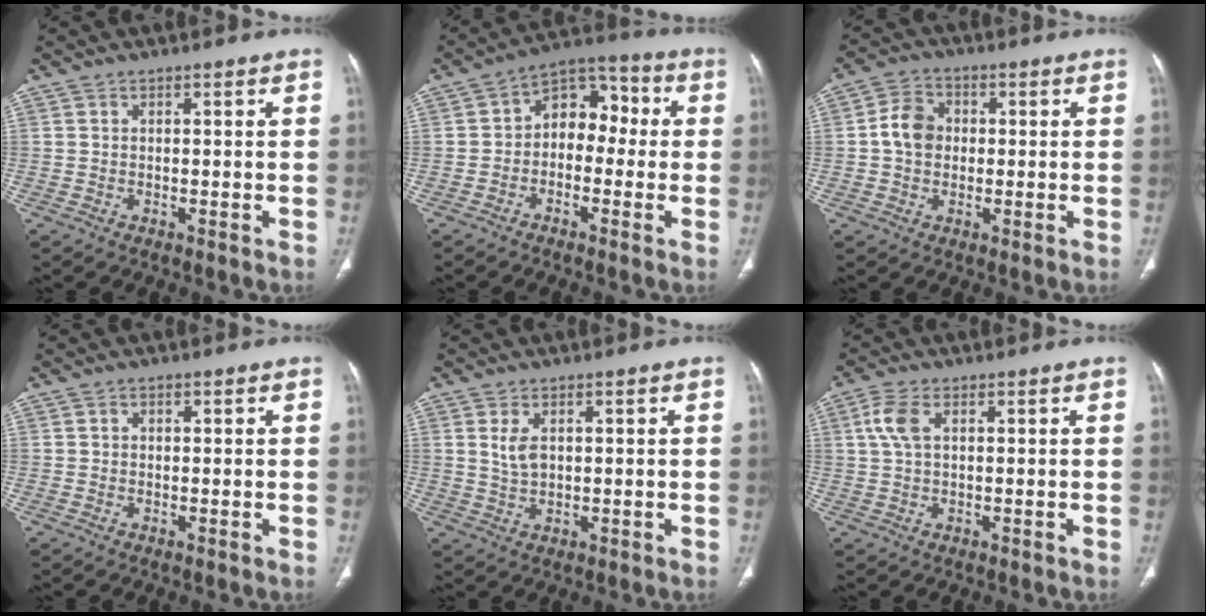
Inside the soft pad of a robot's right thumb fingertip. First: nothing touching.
{"total": 9.5, "force": [-0.5, 6.8, 6.6], "torque": [-0.058, 0.043, -0.027]}
{"total": 6.5, "force": [0.2, 5.3, 3.8], "torque": [-0.056, 0.014, -0.004]}
{"total": 0.6, "force": [0.2, 0.5, 0.3], "torque": [0.000, 0.000, 0.001]}
{"total": 3.7, "force": [1.0, 2.2, 2.8], "torque": [-0.054, -0.004, 0.025]}
{"total": 4.7, "force": [1.3, 2.4, 3.8], "torque": [-0.098, 0.013, 0.026]}